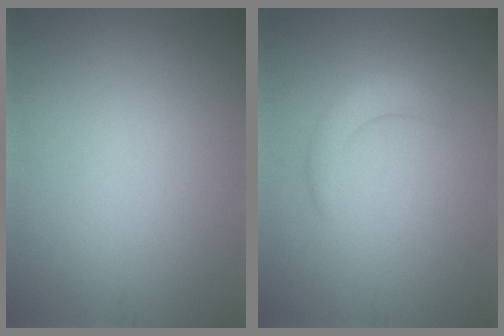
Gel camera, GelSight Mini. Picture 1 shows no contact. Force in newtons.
{"total": 2.1, "press": 2.1, "slide": 0.2}